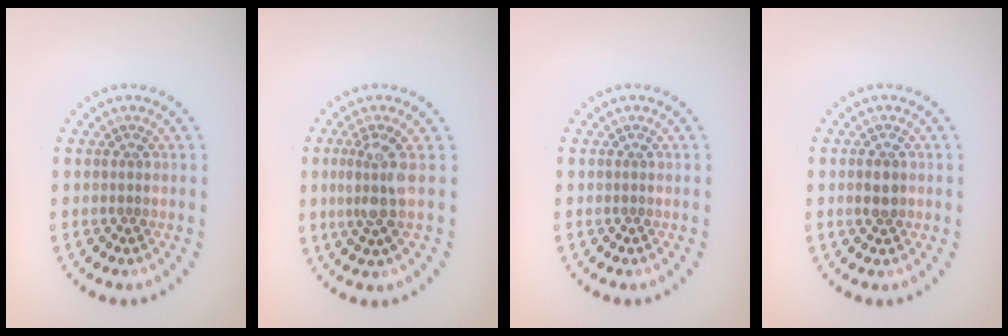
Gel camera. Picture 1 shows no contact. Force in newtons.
{"total": 3.1, "press": 2.3, "slide": 2.1}
{"total": 0.0}
{"total": 1.6, "press": 1.6, "slide": 0.2}